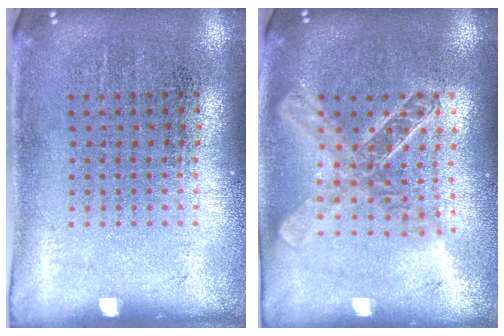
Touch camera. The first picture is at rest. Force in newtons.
{"total": 1.9, "press": 1.6, "slide": 1.0}